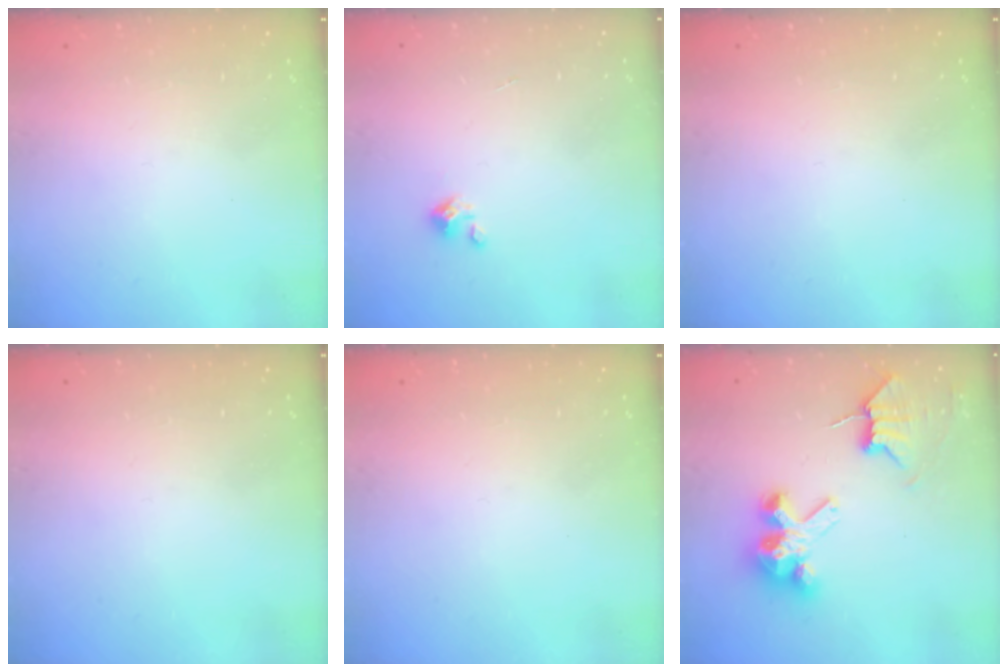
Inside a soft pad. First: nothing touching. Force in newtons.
{"total": 1.5, "press": 1.5, "slide": 0.1}
{"total": 0.0}
{"total": 0.0}
{"total": 0.0}
{"total": 7.8, "press": 7.7, "slide": 1.0}